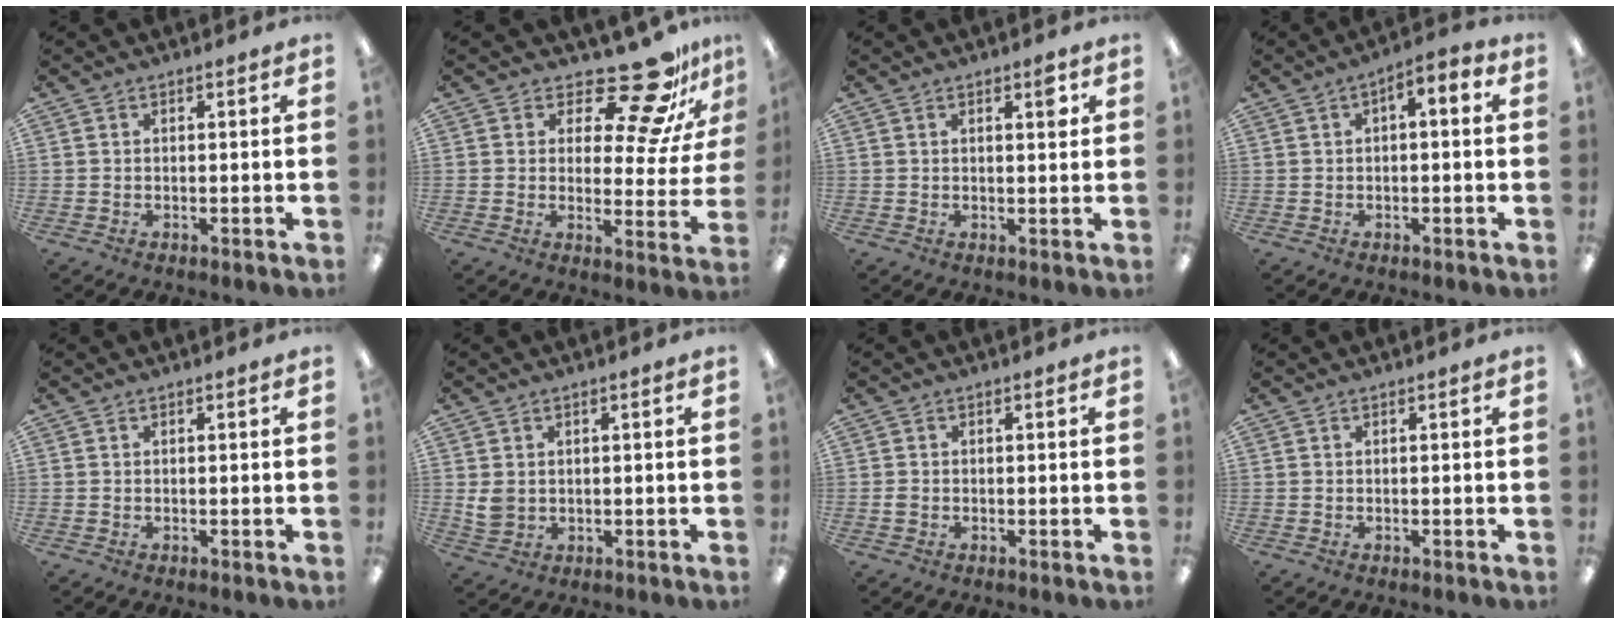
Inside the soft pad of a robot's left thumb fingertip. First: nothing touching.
{"total": 15.0, "force": [12.4, 4.0, 7.3], "torque": [-0.118, -0.103, 0.210]}
{"total": 3.7, "force": [1.6, 1.5, 3.0], "torque": [-0.031, -0.007, 0.018]}
{"total": 3.1, "force": [-0.8, 1.7, 2.5], "torque": [-0.042, 0.015, -0.016]}
{"total": 0.0}
{"total": 4.0, "force": [0.8, 3.4, 2.0], "torque": [-0.030, 0.002, 0.017]}
{"total": 1.3, "force": [-0.4, 1.0, 0.7], "torque": [-0.012, 0.004, -0.008]}
{"total": 0.0}